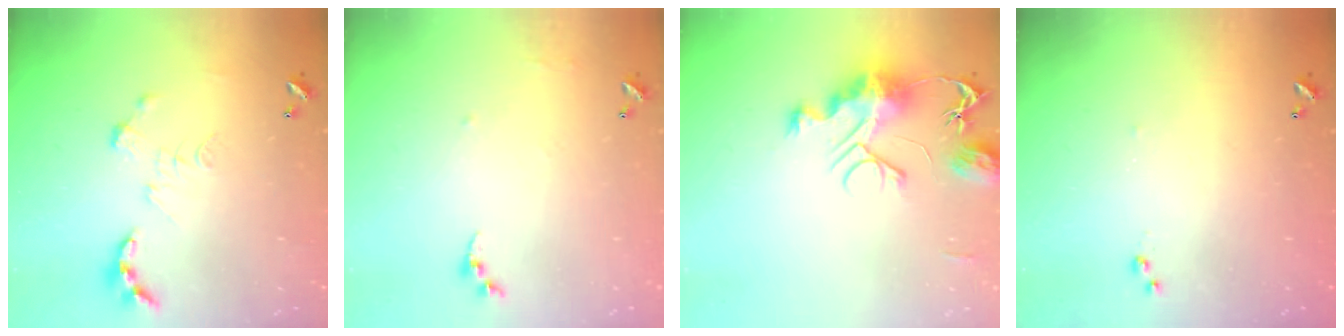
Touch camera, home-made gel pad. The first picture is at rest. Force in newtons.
{"total": 5.3, "press": 5.2, "slide": 0.6}
{"total": 11.5, "press": 11.5, "slide": 1.2}
{"total": 4.8, "press": 4.7, "slide": 0.4}